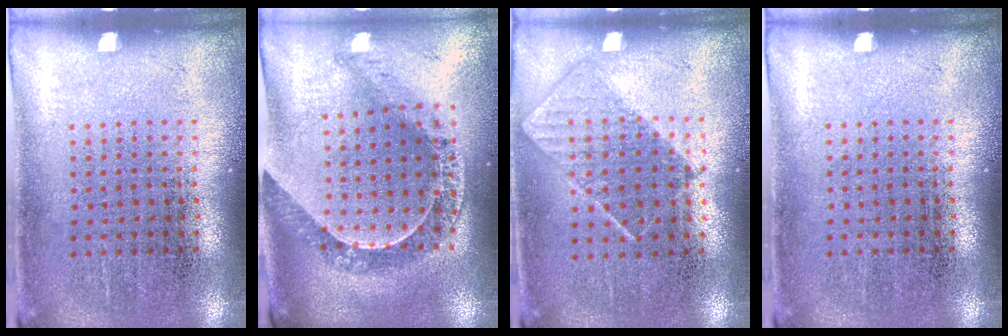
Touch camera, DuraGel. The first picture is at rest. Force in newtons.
{"total": 1.1, "press": 1.1, "slide": 0.3}
{"total": 0.8, "press": 0.6, "slide": 0.4}
{"total": 0.0}